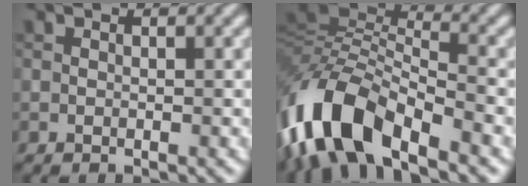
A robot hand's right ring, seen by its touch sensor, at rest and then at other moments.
{"total": 10.6, "force": [-5.9, 4.3, 7.6], "torque": [-0.149, 0.010, -0.126]}